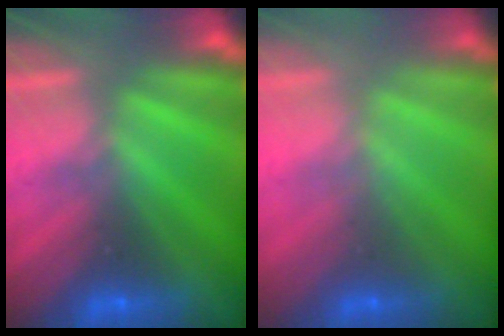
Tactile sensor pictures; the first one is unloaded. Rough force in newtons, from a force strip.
{"total": 1.9}